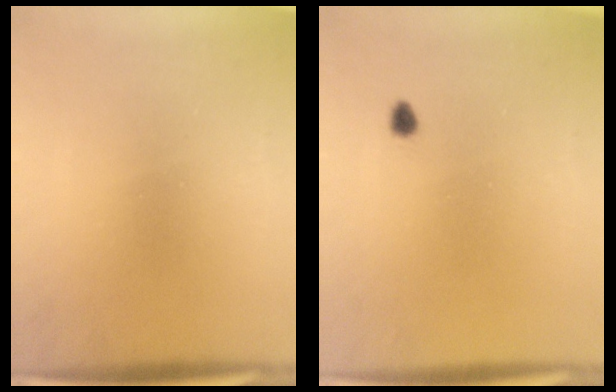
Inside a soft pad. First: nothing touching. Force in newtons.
{"total": 1.0}